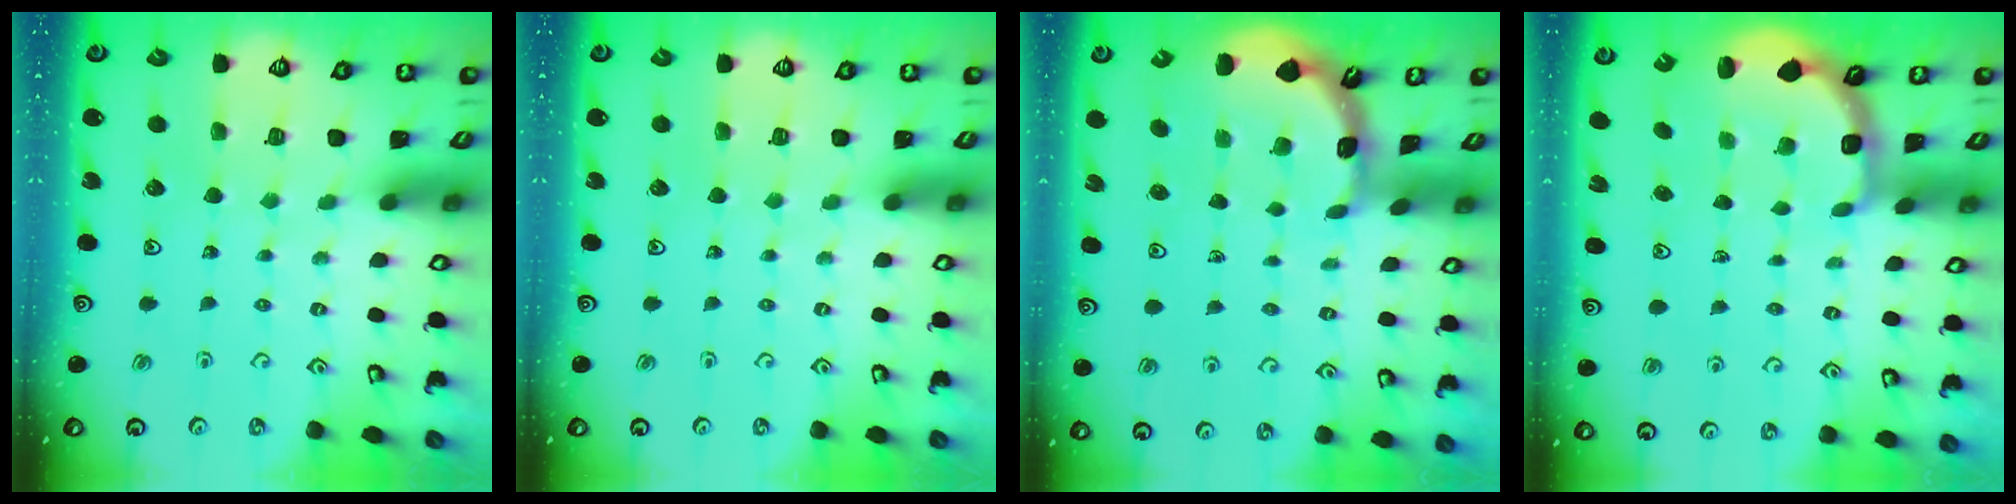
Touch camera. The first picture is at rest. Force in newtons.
{"total": 0.0}
{"total": 1.8, "press": 1.8, "slide": 0.1}
{"total": 2.9, "press": 2.0, "slide": 2.1}